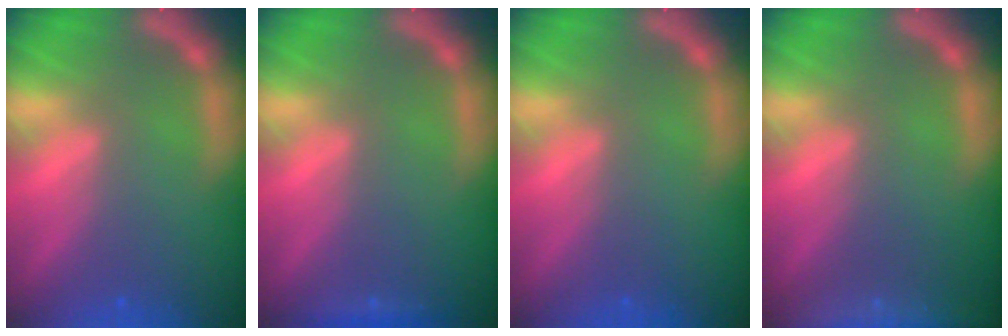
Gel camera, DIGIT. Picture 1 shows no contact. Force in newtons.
{"total": 0.9}
{"total": 0.0}
{"total": 9.0}